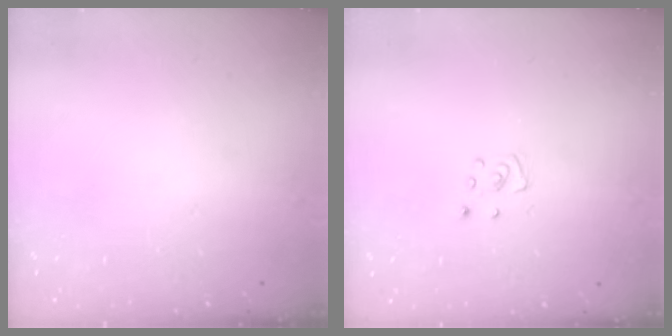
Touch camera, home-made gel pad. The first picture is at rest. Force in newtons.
{"total": 3.6, "press": 3.6, "slide": 0.3}